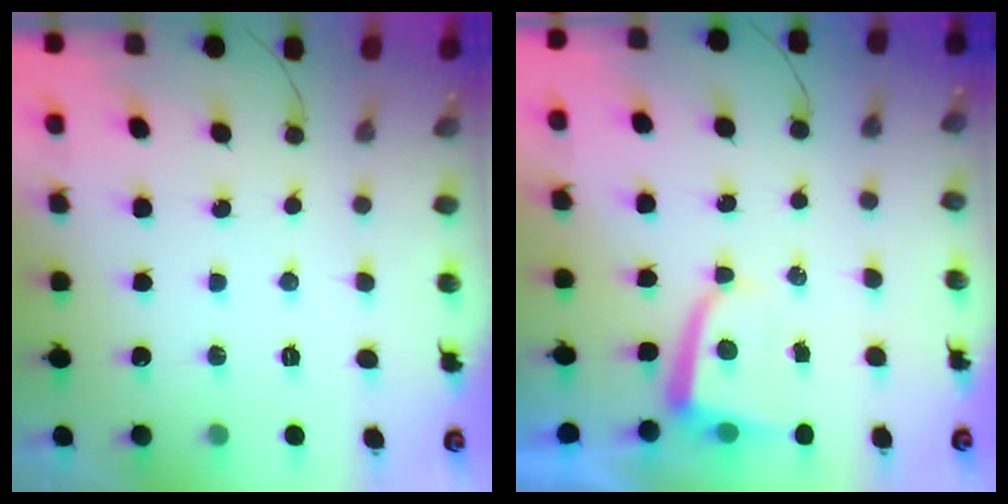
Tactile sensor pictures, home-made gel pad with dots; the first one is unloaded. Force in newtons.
{"total": 2.6, "press": 2.6, "slide": 0.4}